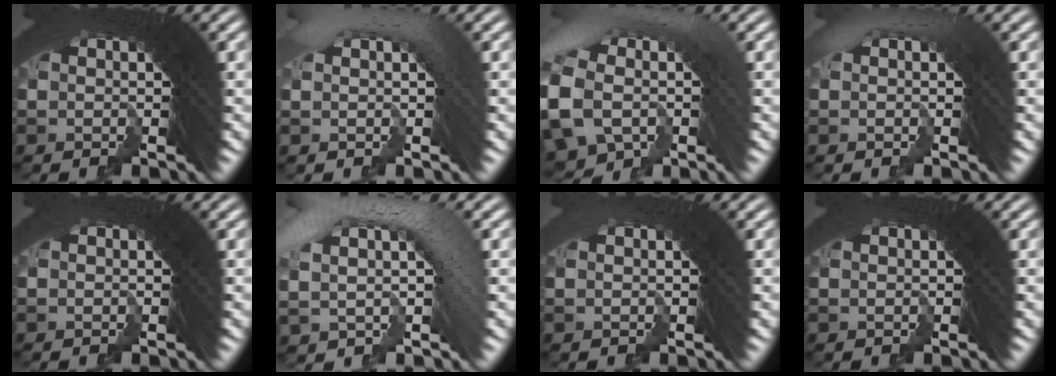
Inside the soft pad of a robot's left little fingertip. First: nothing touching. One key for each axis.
{"total": 1.9, "fx": 0.7, "fy": 0.3, "fz": 1.8, "tx": -0.015, "ty": 0.033, "tz": 0.004}
{"total": 5.4, "fx": -1.2, "fy": 3.7, "fz": 3.7, "tx": -0.077, "ty": 0.009, "tz": -0.020}
{"total": 0.6, "fx": 0.1, "fy": -0.6, "fz": 0.1, "tx": 0.008, "ty": 0.023, "tz": -0.003}
{"total": 0.0}
{"total": 5.6, "fx": 1.3, "fy": 2.5, "fz": 4.8, "tx": -0.081, "ty": 0.028, "tz": 0.018}
{"total": 0.5, "fx": -0.1, "fy": -0.2, "fz": -0.5, "tx": 0.015, "ty": 0.010, "tz": -0.004}
{"total": 0.5, "fx": 0.3, "fy": 0.3, "fz": 0.2, "tx": -0.007, "ty": 0.001, "tz": 0.005}